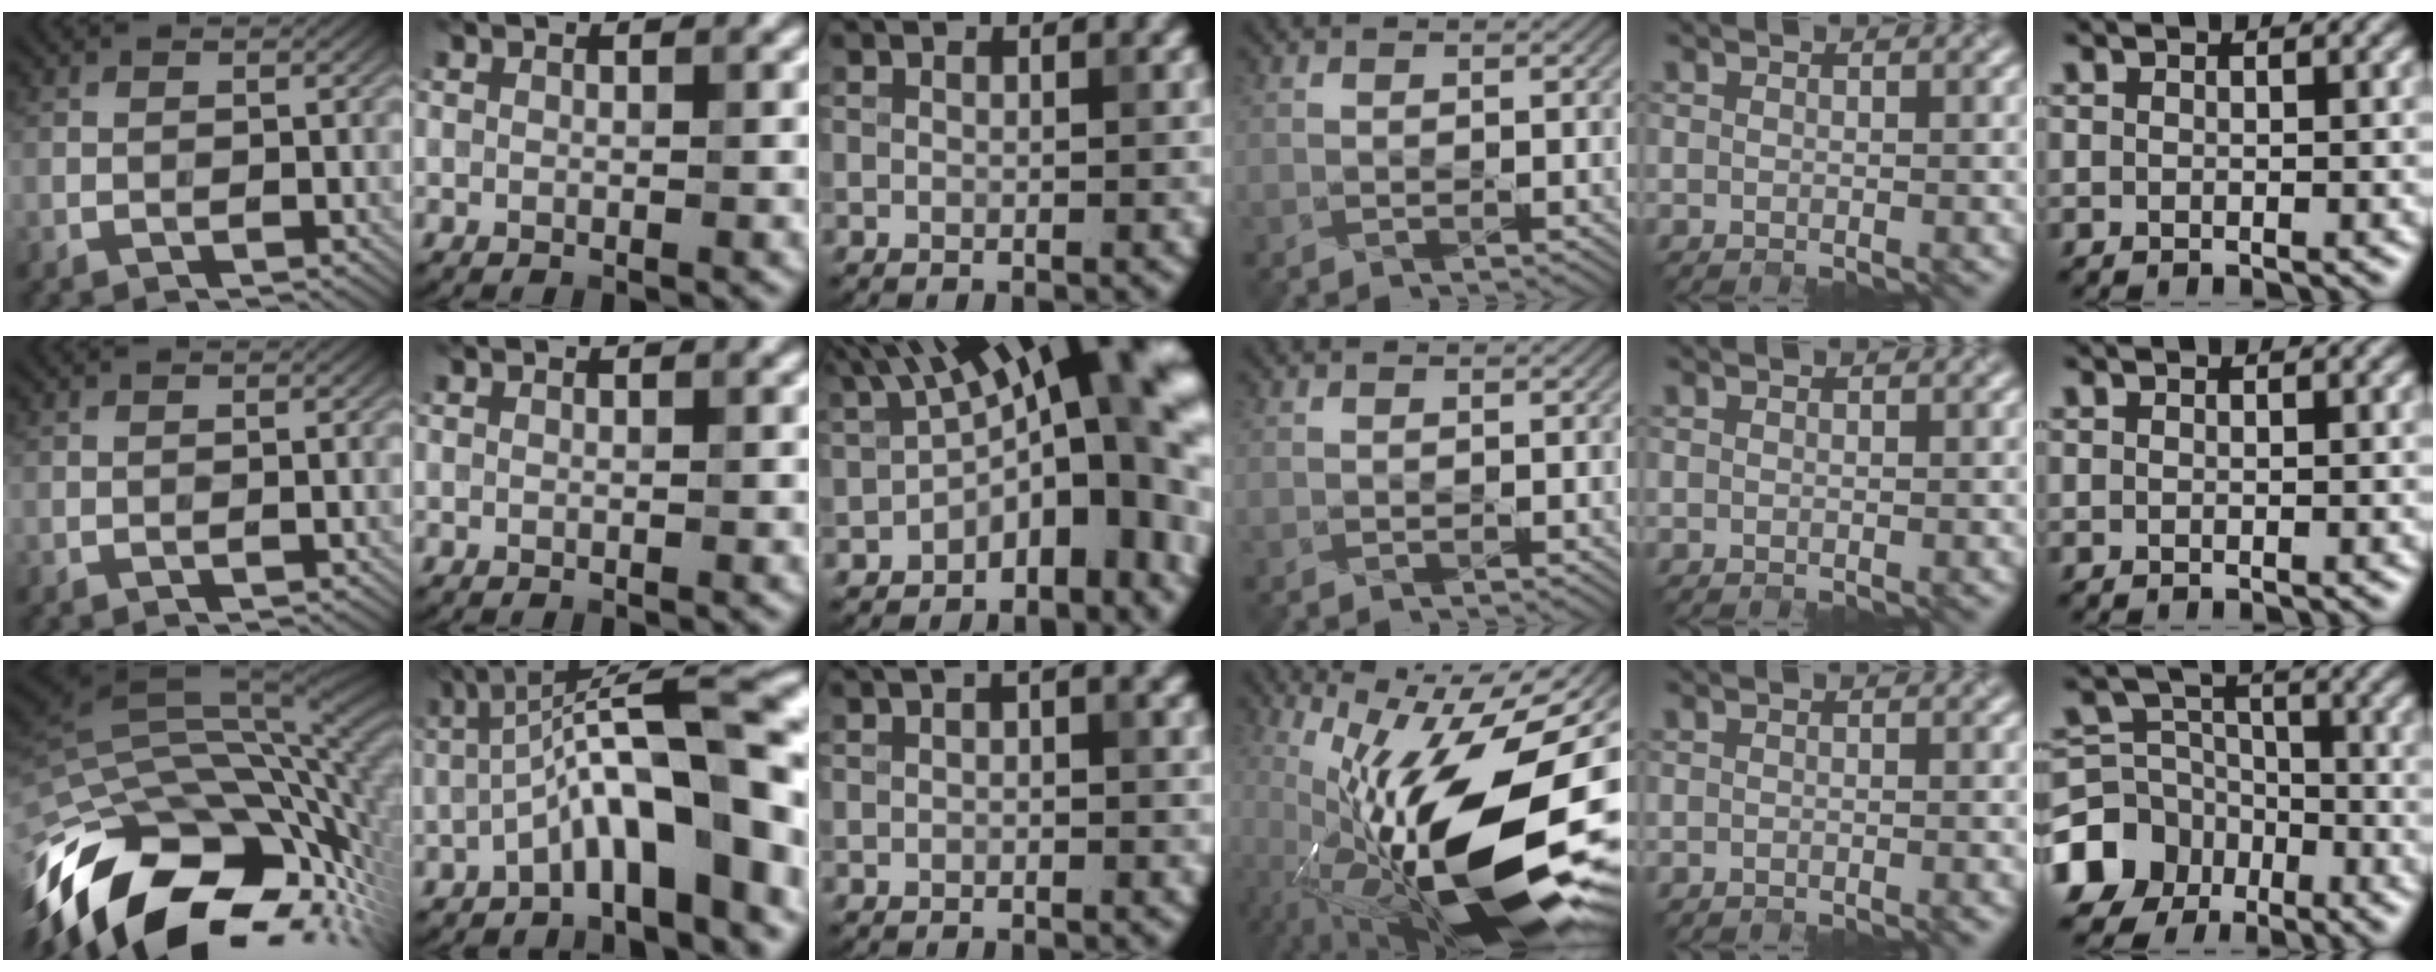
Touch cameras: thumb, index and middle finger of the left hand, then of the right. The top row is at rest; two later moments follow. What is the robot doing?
{"motion": "close", "object": "stapler"}